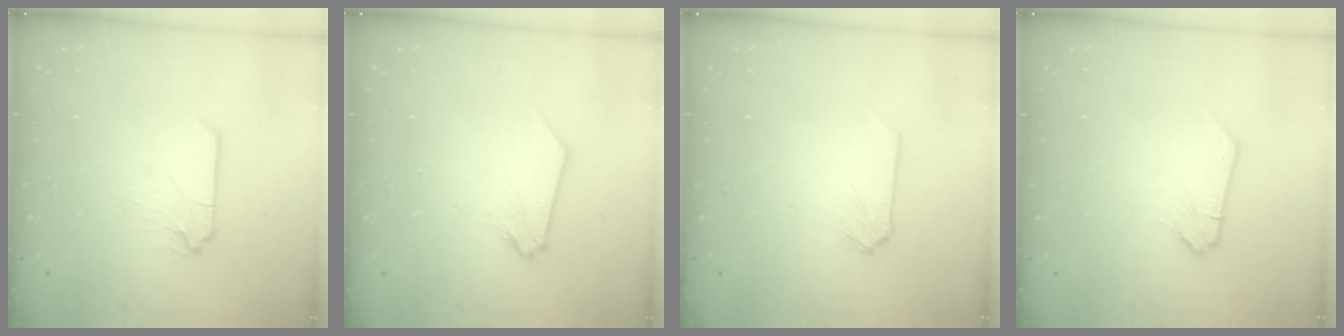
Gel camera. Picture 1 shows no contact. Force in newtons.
{"total": 0.7, "press": 0.7, "slide": 0.2}
{"total": 0.0}
{"total": 0.0}